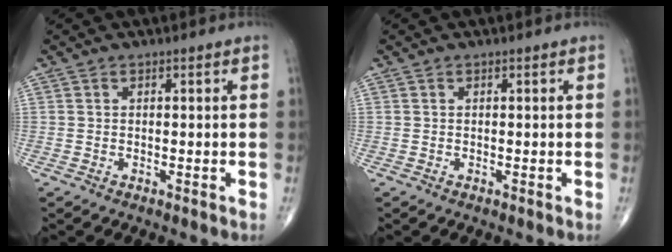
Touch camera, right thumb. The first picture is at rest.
{"total": 0.0}